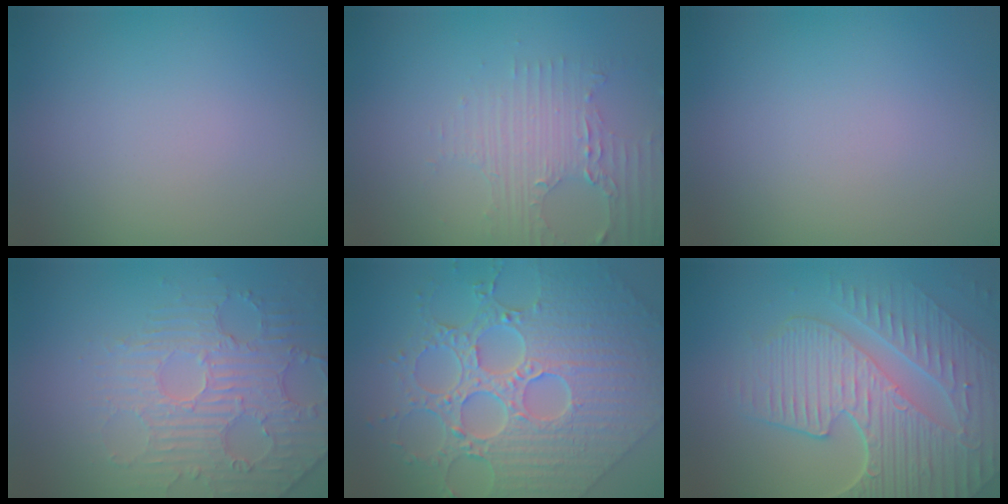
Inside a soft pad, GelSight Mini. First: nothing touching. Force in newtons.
{"total": 3.8, "press": 2.7, "slide": 2.7}
{"total": 0.0}
{"total": 4.8, "press": 3.8, "slide": 3.0}
{"total": 9.5, "press": 7.1, "slide": 6.3}
{"total": 9.4, "press": 6.2, "slide": 7.0}